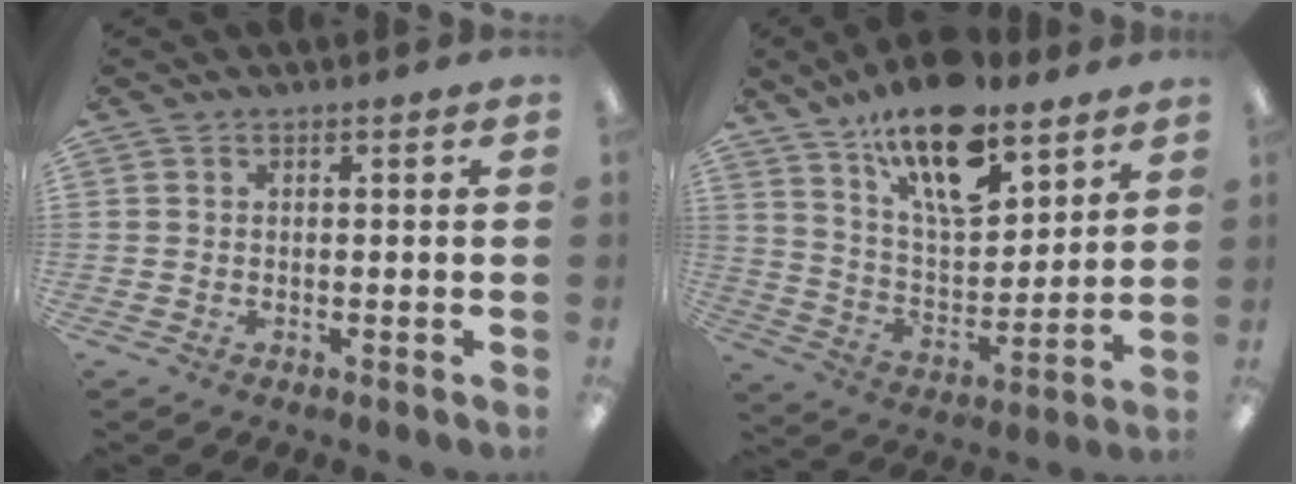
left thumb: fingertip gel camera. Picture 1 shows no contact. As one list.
[{"total": 19.2, "force": [13.3, 7.8, 11.4], "torque": [-0.193, -0.072, 0.229]}]